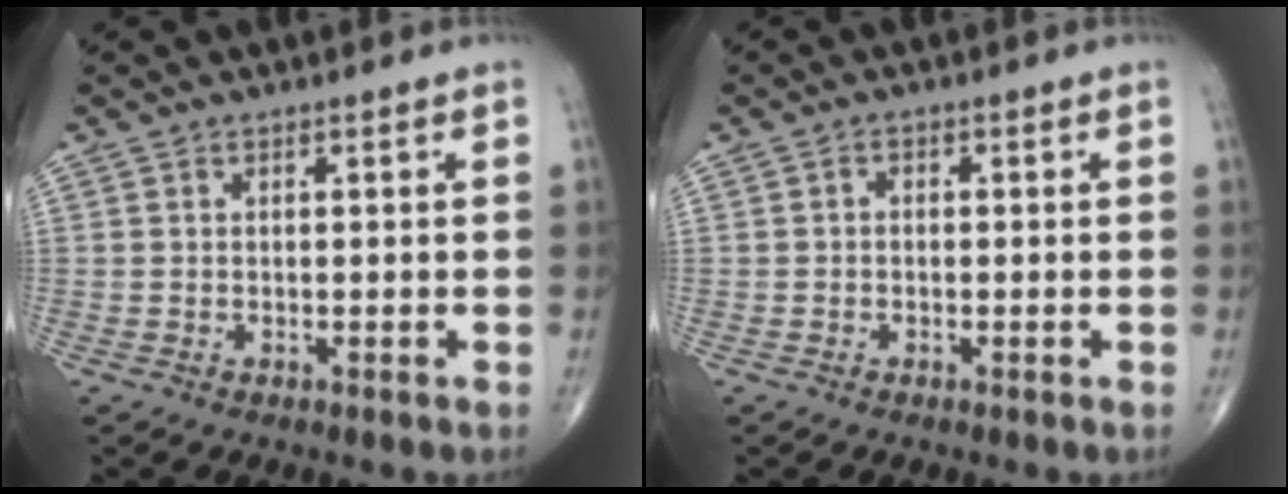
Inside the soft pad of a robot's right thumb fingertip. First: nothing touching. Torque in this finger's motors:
{"motor_torque": [-0.32, -0.24, 0.06, -0.02, 0.04]}